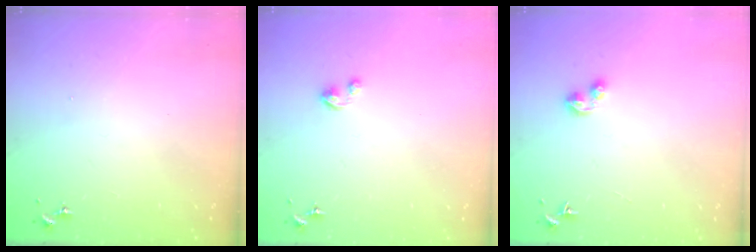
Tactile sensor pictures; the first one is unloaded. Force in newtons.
{"total": 2.8, "press": 2.8, "slide": 0.2}
{"total": 4.0, "press": 3.9, "slide": 0.8}